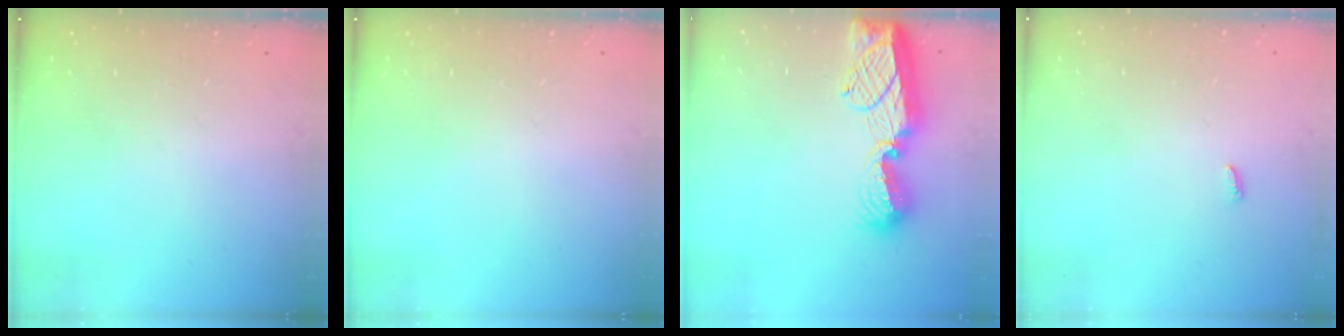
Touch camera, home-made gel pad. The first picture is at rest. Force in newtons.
{"total": 0.0}
{"total": 14.7, "press": 14.7, "slide": 1.1}
{"total": 2.4, "press": 2.4, "slide": 0.2}